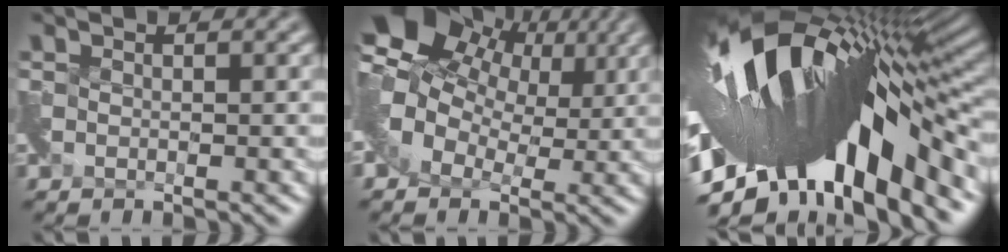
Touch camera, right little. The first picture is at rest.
{"total": 8.5, "force": [3.7, 5.9, 4.9], "torque": [-0.092, 0.016, 0.056]}
{"total": 16.8, "force": [-3.4, 6.4, 15.2], "torque": [-0.268, 0.015, -0.062]}